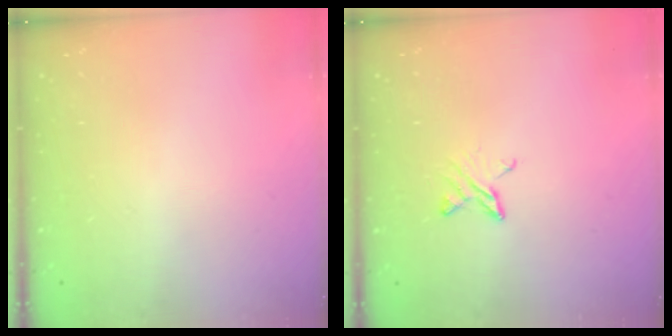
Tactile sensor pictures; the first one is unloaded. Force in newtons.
{"total": 5.1, "press": 5.1, "slide": 0.6}